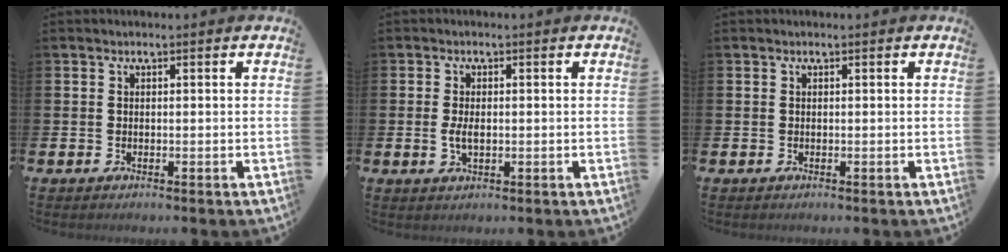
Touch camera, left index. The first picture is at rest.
{"total": 2.4, "force": [-0.1, 1.2, 2.1], "torque": [-0.034, 0.001, -0.004]}
{"total": 0.0}